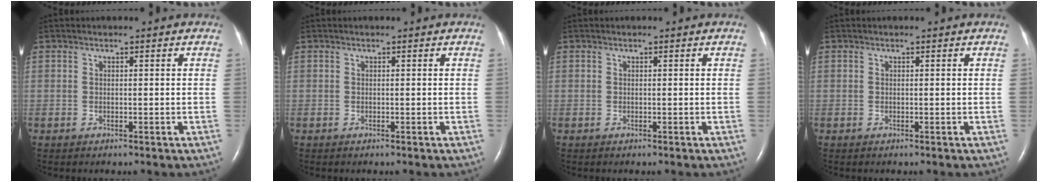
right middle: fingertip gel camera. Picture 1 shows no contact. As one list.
[{"total": 0.0}, {"total": 0.0}, {"total": 0.0}]